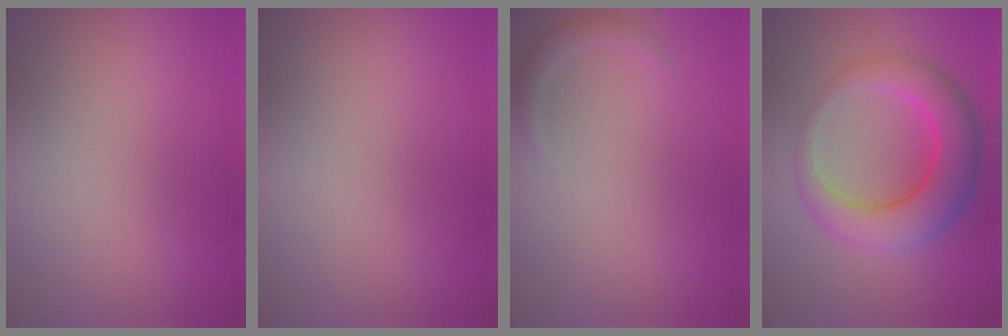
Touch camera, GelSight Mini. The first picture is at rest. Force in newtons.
{"total": 0.0}
{"total": 1.1, "press": 1.1, "slide": 0.2}
{"total": 6.6, "press": 6.6, "slide": 0.2}